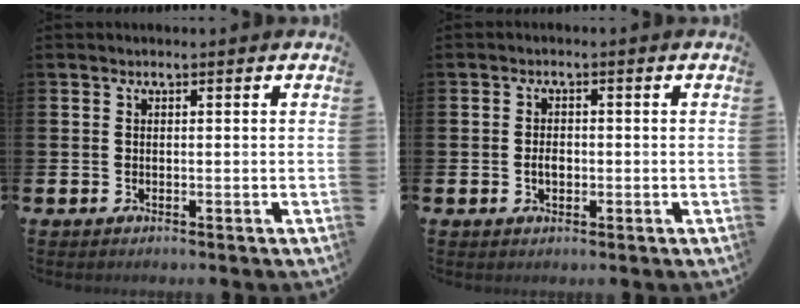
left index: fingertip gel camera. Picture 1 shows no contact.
{"total": 2.0, "force": [-0.3, 1.3, 1.5], "torque": [-0.019, 0.002, -0.010]}